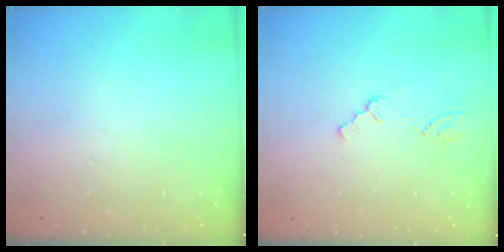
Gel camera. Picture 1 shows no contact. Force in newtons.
{"total": 0.8, "press": 0.8, "slide": 0.2}